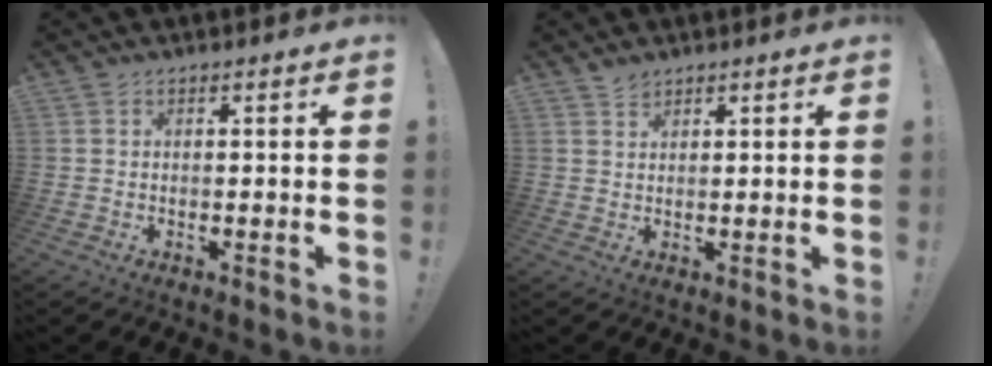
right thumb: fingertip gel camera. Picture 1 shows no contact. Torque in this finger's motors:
{"motor_torque": [-0.11, 0.20, -0.20, 0.49, 0.01]}